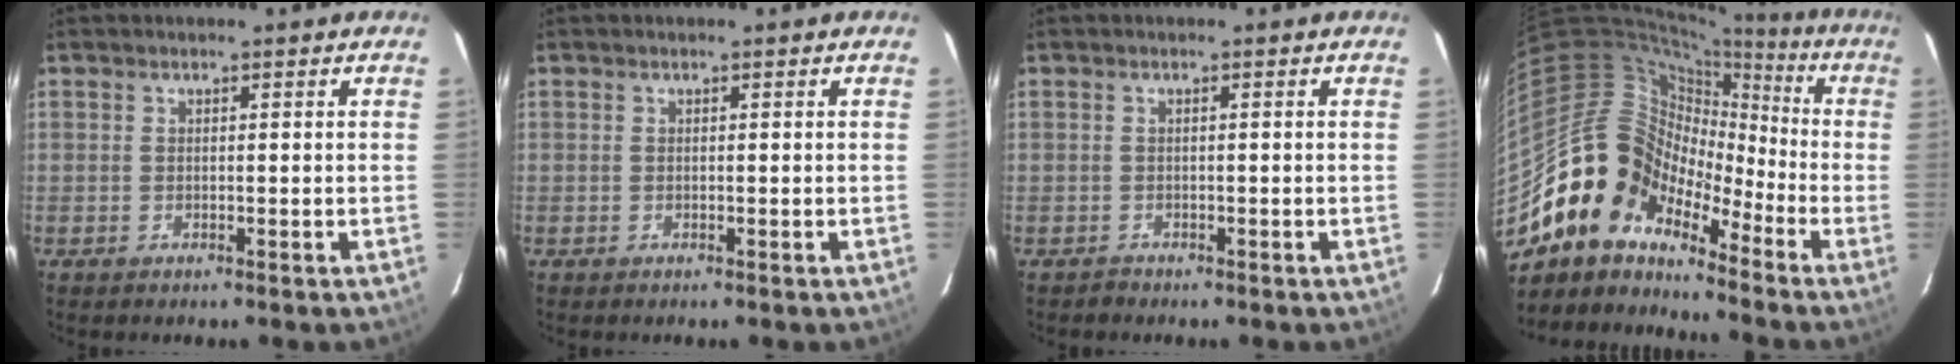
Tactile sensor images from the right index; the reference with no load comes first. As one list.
[{"total": 0.0}, {"total": 0.8, "force": [-0.7, 0.3, -0.3], "torque": [0.005, 0.007, -0.011]}, {"total": 13.7, "force": [-9.8, 8.5, 4.3], "torque": [-0.078, 0.031, -0.201]}]